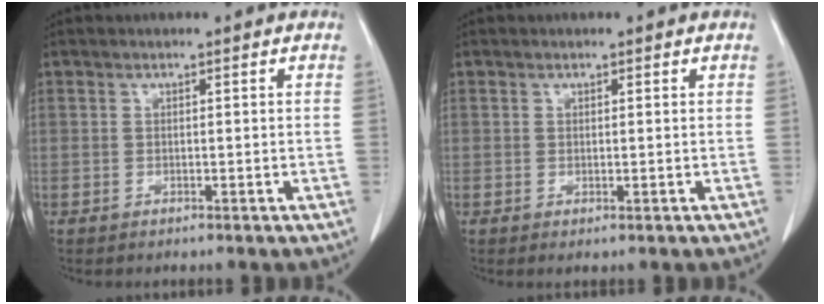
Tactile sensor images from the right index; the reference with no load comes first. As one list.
[{"total": 0.5, "force": [0.2, 0.1, 0.5], "torque": [-0.016, -0.003, 0.004]}]